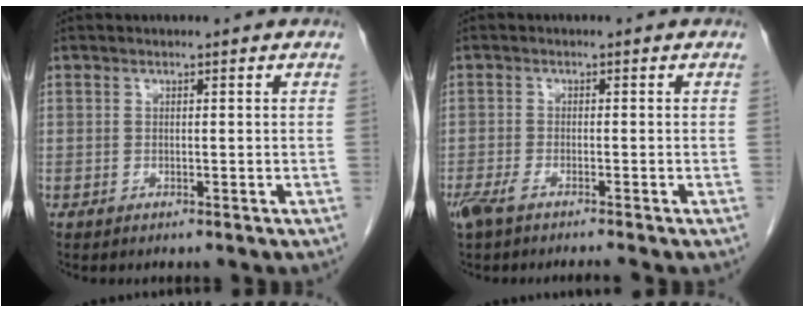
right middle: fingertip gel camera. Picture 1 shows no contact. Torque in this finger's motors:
{"motor_torque": [0.00, 0.03, 0.03, 0.04]}